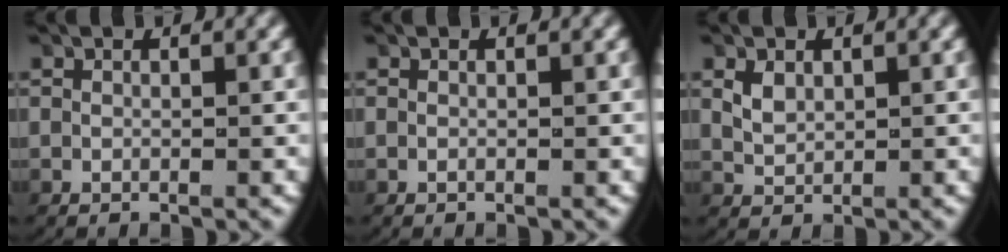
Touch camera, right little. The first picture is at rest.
{"total": 0.0}
{"total": 1.6, "force": [0.5, 1.0, 1.1], "torque": [-0.023, -0.002, 0.015]}